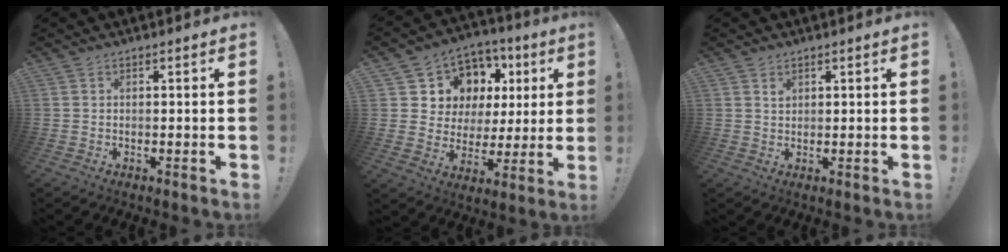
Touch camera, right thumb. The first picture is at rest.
{"total": 10.3, "force": [4.8, 8.8, 2.3], "torque": [-0.047, -0.041, 0.114]}
{"total": 1.3, "force": [0.9, 0.8, 0.3], "torque": [0.007, -0.006, 0.016]}